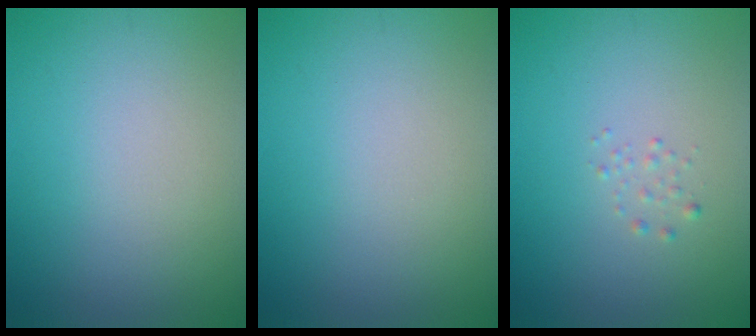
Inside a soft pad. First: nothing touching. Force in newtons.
{"total": 0.0}
{"total": 0.6, "press": 0.6, "slide": 0.0}